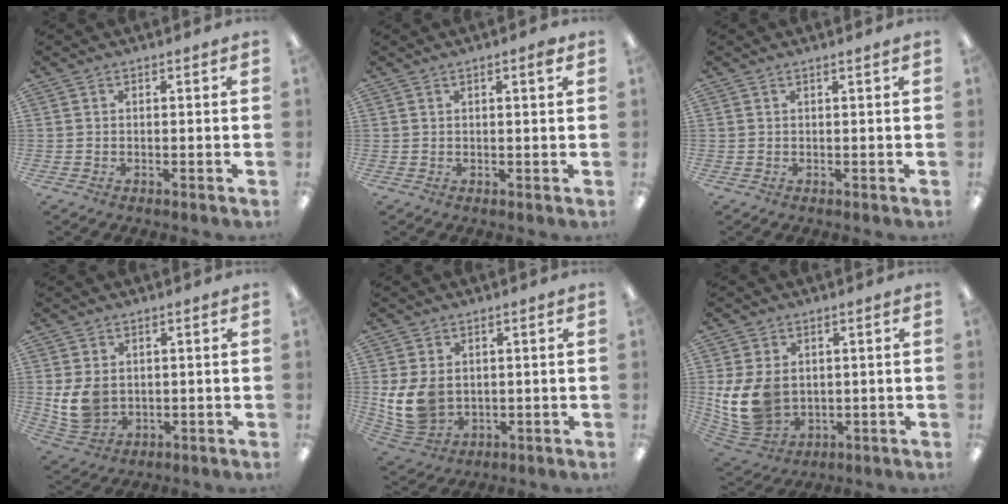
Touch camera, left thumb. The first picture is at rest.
{"total": 1.7, "force": [1.0, 0.2, 1.3], "torque": [-0.022, -0.001, 0.015]}
{"total": 0.7, "force": [0.5, -0.1, 0.5], "torque": [-0.008, -0.001, 0.009]}
{"total": 7.7, "force": [0.7, 6.3, 4.3], "torque": [-0.108, 0.001, 0.016]}
{"total": 10.2, "force": [0.2, 8.0, 6.2], "torque": [-0.151, 0.004, 0.009]}
{"total": 13.0, "force": [0.5, 10.1, 8.2], "torque": [-0.207, -0.007, 0.013]}